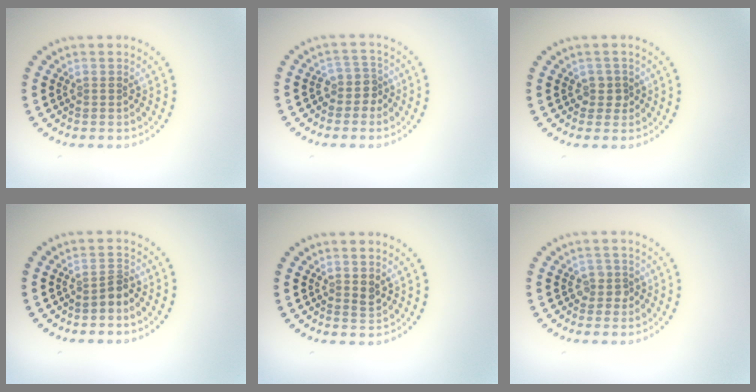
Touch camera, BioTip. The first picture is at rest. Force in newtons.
{"total": 1.9, "press": 1.6, "slide": 1.2}
{"total": 1.4, "press": 1.2, "slide": 0.7}
{"total": 1.3, "press": 0.8, "slide": 1.0}
{"total": 1.0, "press": 1.0, "slide": 0.3}
{"total": 1.3, "press": 1.2, "slide": 0.7}